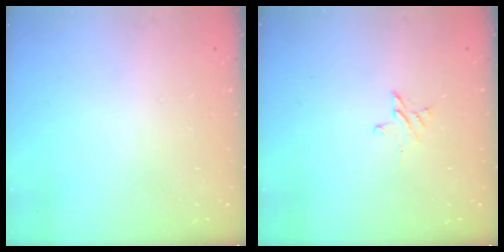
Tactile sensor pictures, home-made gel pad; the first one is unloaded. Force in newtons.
{"total": 2.3, "press": 2.3, "slide": 0.2}